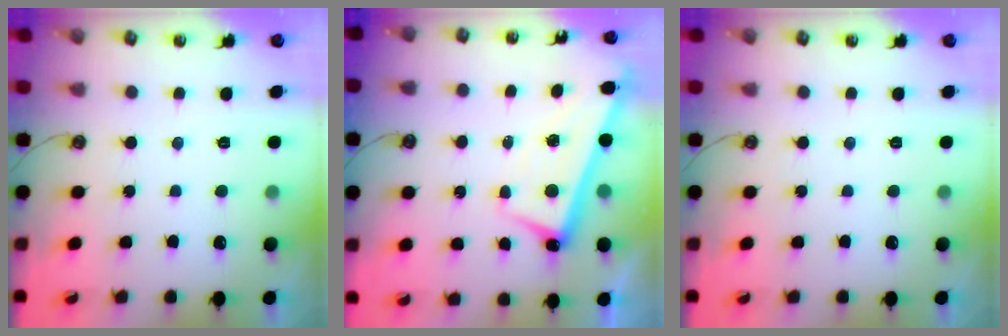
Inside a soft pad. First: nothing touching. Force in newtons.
{"total": 2.4, "press": 2.3, "slide": 0.7}
{"total": 0.0}